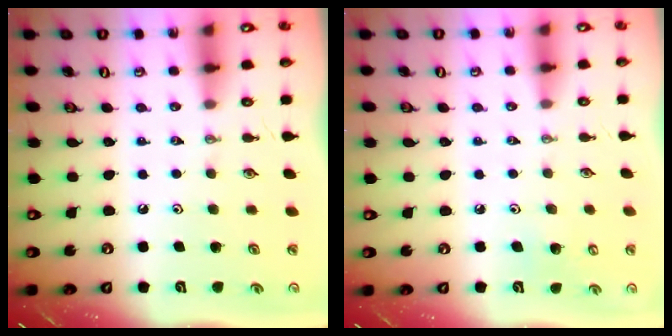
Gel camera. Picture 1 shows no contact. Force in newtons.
{"total": 5.2, "press": 5.1, "slide": 0.8}